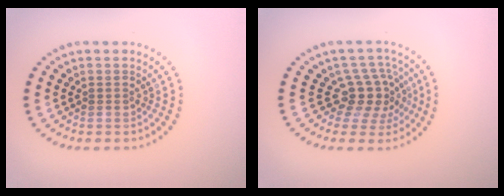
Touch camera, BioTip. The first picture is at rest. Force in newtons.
{"total": 3.6, "press": 2.7, "slide": 2.5}